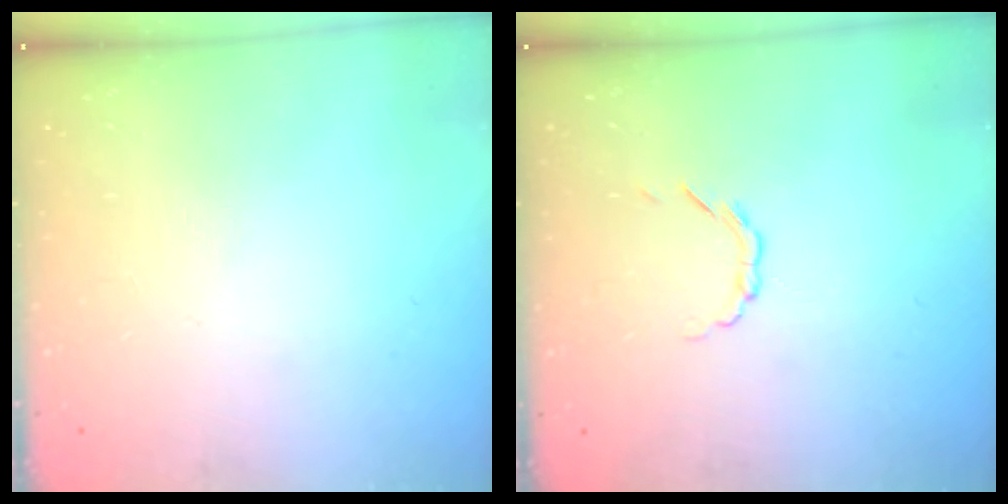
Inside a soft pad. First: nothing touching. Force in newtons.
{"total": 2.1, "press": 1.9, "slide": 0.7}